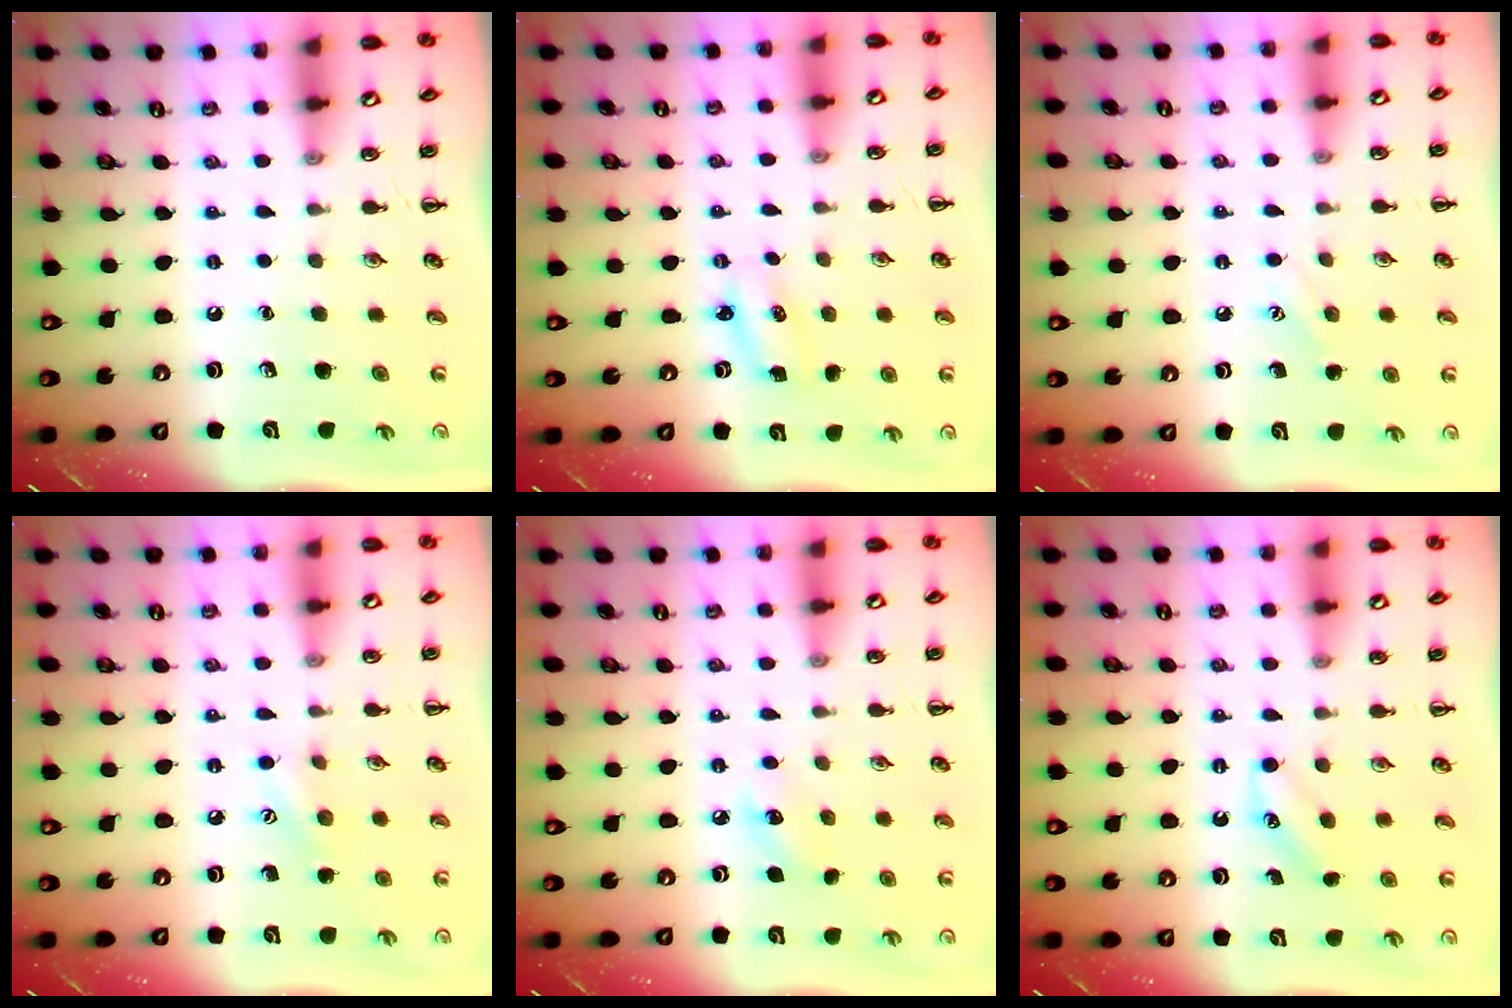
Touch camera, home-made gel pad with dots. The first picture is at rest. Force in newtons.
{"total": 2.5, "press": 2.5, "slide": 0.4}
{"total": 5.9, "press": 5.7, "slide": 1.5}
{"total": 7.1, "press": 6.9, "slide": 1.7}
{"total": 6.3, "press": 6.1, "slide": 1.6}
{"total": 3.9, "press": 3.7, "slide": 0.9}